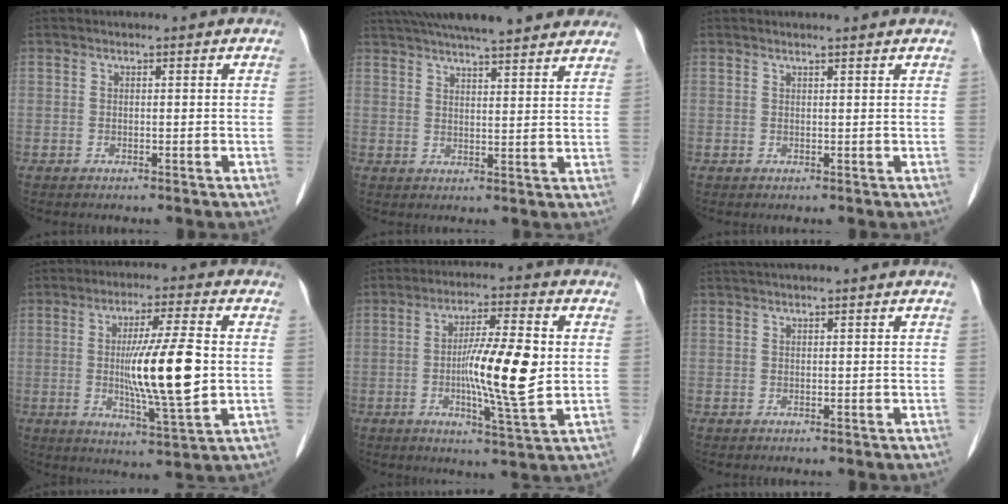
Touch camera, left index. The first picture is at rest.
{"total": 21.8, "force": [18.9, 3.4, 10.4], "torque": [-0.164, 0.046, 0.254]}
{"total": 2.1, "force": [2.0, -0.2, 0.6], "torque": [-0.014, 0.009, 0.026]}
{"total": 12.5, "force": [0.1, 0.7, 12.5], "torque": [-0.220, -0.014, 0.000]}
{"total": 10.9, "force": [-0.4, 0.0, 10.9], "torque": [-0.196, -0.009, -0.016]}
{"total": 2.6, "force": [2.1, -0.5, 1.4], "torque": [-0.019, 0.026, 0.043]}